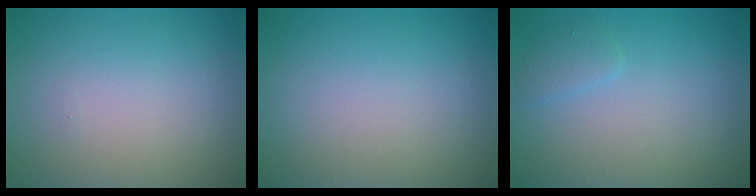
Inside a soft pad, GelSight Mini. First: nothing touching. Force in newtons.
{"total": 0.0}
{"total": 1.1, "press": 1.1, "slide": 0.1}